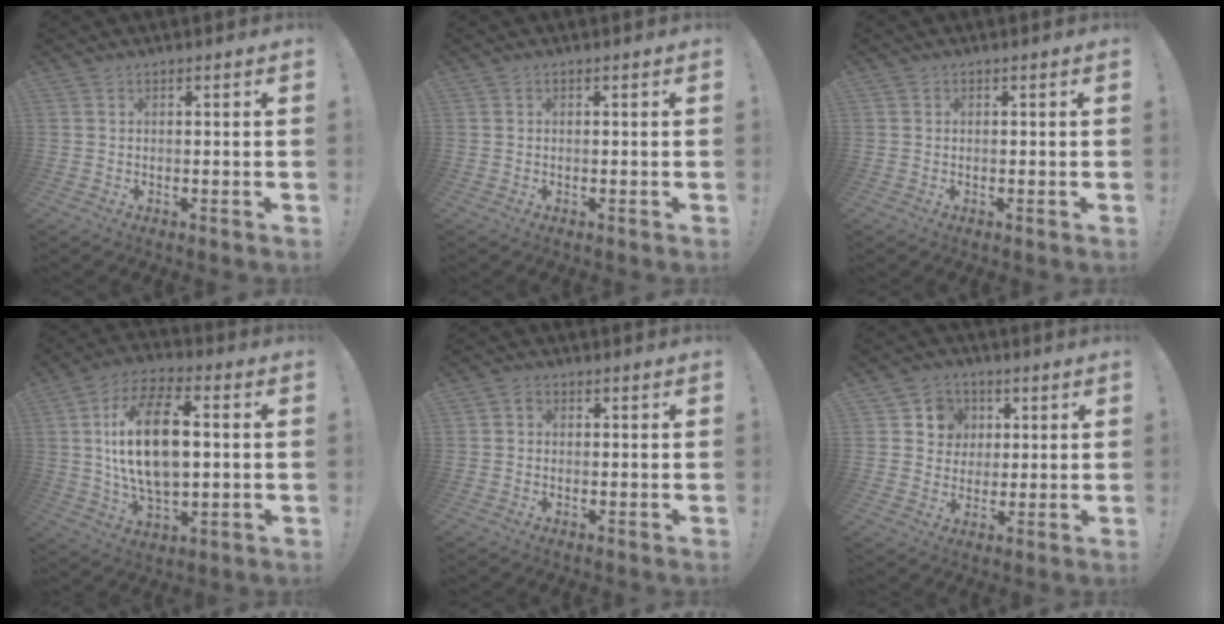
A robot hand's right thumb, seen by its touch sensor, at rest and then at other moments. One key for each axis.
{"total": 0.0}
{"total": 0.0}
{"total": 19.5, "fx": 2.0, "fy": 10.4, "fz": 16.4, "tx": -0.296, "ty": 0.000, "tz": 0.025}
{"total": 1.7, "fx": -0.1, "fy": 1.5, "fz": 0.8, "tx": -0.016, "ty": 0.006, "tz": -0.003}
{"total": 8.1, "fx": 1.6, "fy": 7.7, "fz": 1.9, "tx": -0.021, "ty": -0.006, "tz": 0.035}